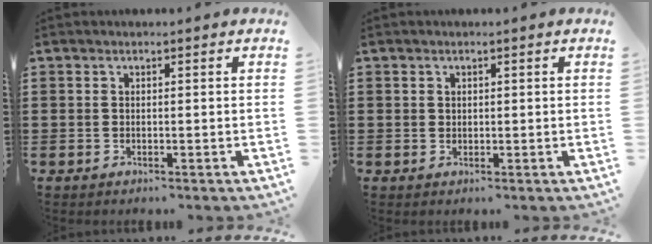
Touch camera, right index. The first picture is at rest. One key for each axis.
{"total": 0.8, "fx": 0.4, "fy": 0.7, "fz": 0.2, "tx": -0.005, "ty": 0.002, "tz": 0.009}